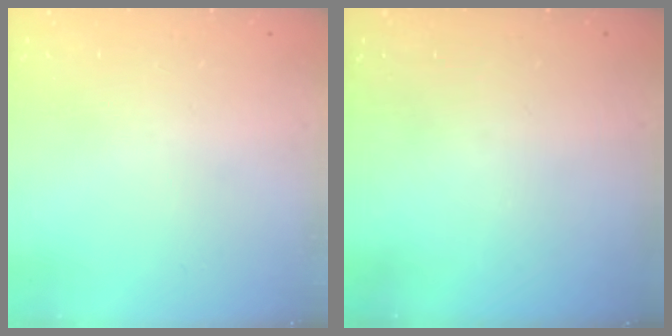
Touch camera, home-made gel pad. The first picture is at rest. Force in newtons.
{"total": 0.0}